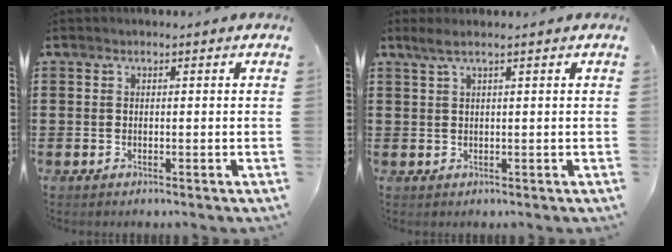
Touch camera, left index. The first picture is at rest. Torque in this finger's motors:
{"motor_torque": [0.13, -0.04, 0.06, 0.00]}